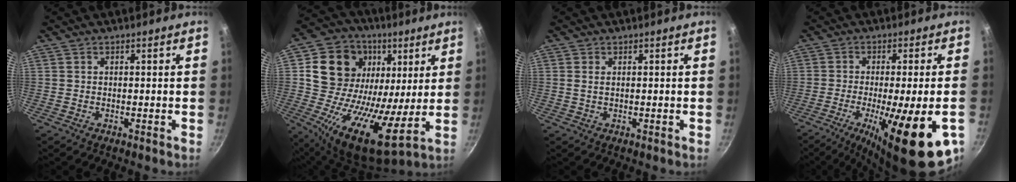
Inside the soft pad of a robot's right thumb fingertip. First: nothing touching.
{"total": 21.0, "force": [6.3, 14.9, 13.3], "torque": [-0.219, -0.036, 0.096]}
{"total": 1.2, "force": [0.3, 0.6, 1.0], "torque": [-0.020, 0.000, 0.005]}
{"total": 20.0, "force": [-7.6, 4.5, 17.9], "torque": [-0.255, -0.009, -0.106]}